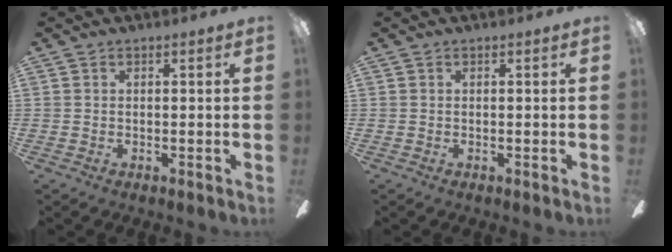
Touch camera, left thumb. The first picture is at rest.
{"total": 0.0}